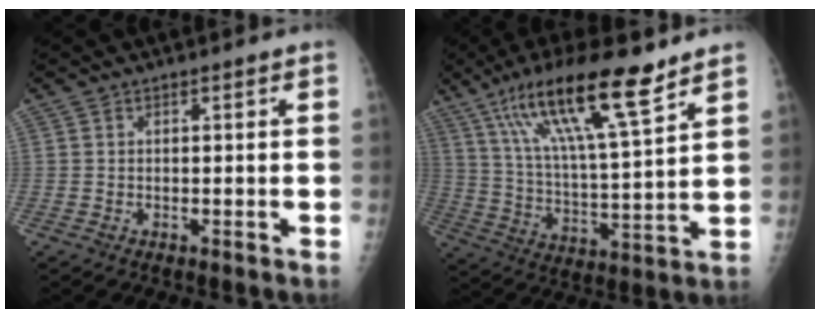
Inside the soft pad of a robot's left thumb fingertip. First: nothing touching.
{"total": 19.1, "force": [12.3, 3.2, 14.3], "torque": [-0.247, -0.043, 0.222]}